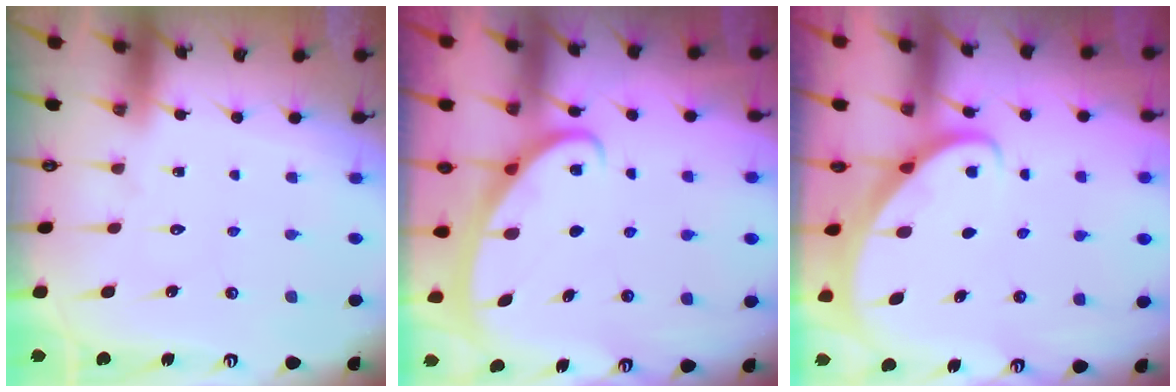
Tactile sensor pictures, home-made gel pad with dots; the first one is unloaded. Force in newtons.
{"total": 2.5, "press": 2.5, "slide": 0.4}
{"total": 2.3, "press": 2.3, "slide": 0.3}